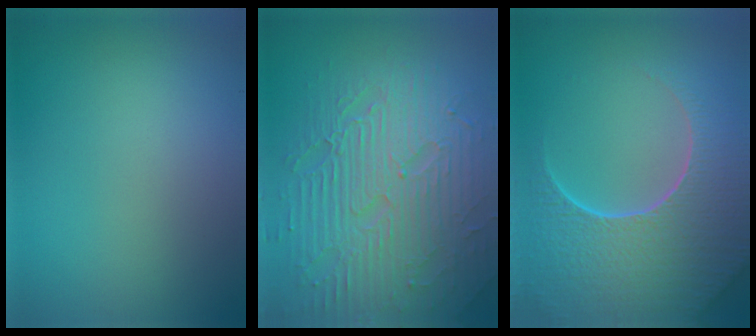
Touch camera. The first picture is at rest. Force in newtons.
{"total": 8.7, "press": 6.2, "slide": 6.1}
{"total": 9.5, "press": 6.7, "slide": 6.6}